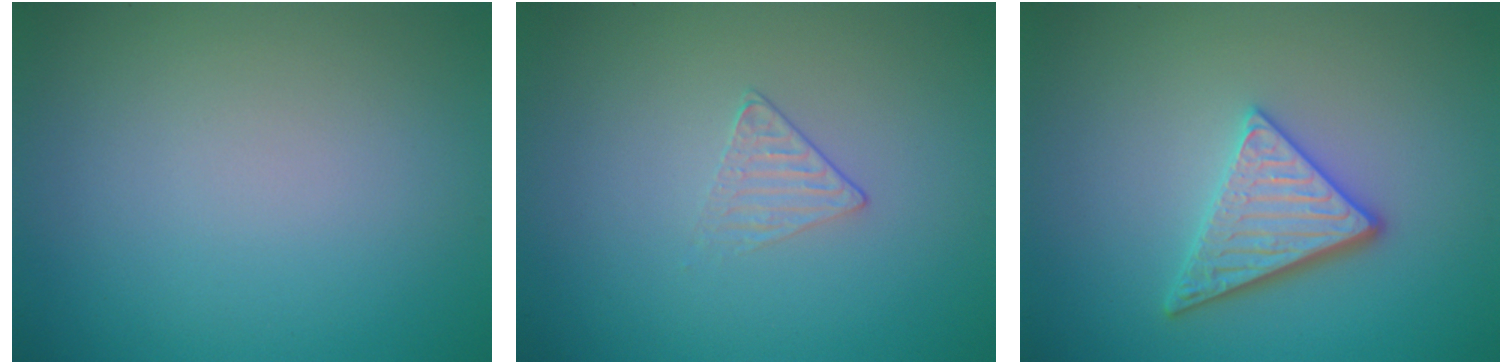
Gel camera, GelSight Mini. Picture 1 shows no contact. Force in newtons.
{"total": 1.1, "press": 0.5, "slide": 1.0}
{"total": 3.7, "press": 3.2, "slide": 1.8}